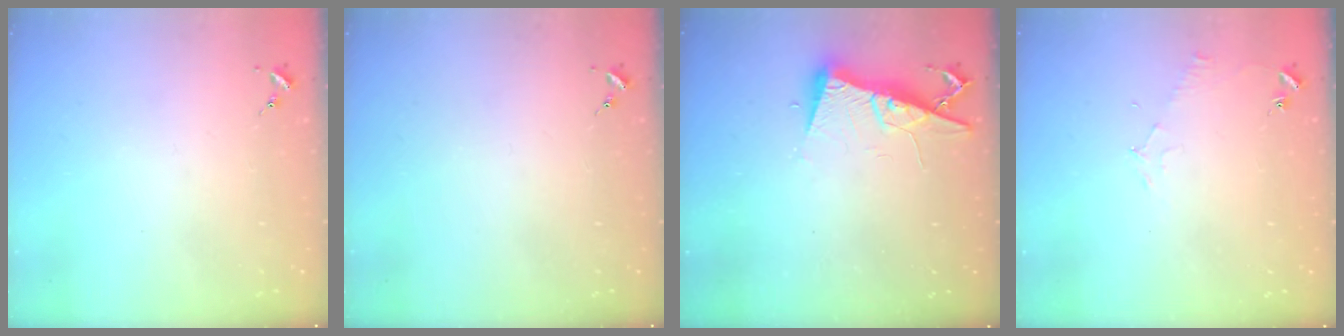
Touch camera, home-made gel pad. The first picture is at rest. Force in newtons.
{"total": 0.0}
{"total": 9.1, "press": 9.1, "slide": 0.9}
{"total": 4.8, "press": 4.8, "slide": 0.6}